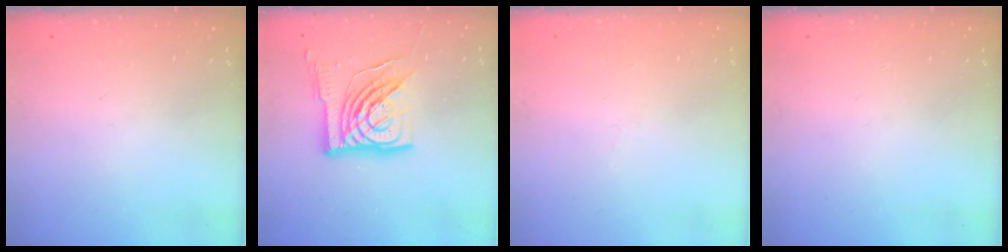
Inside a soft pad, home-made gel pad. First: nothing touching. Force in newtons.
{"total": 15.5, "press": 15.4, "slide": 1.8}
{"total": 2.0, "press": 1.9, "slide": 0.5}
{"total": 0.0}